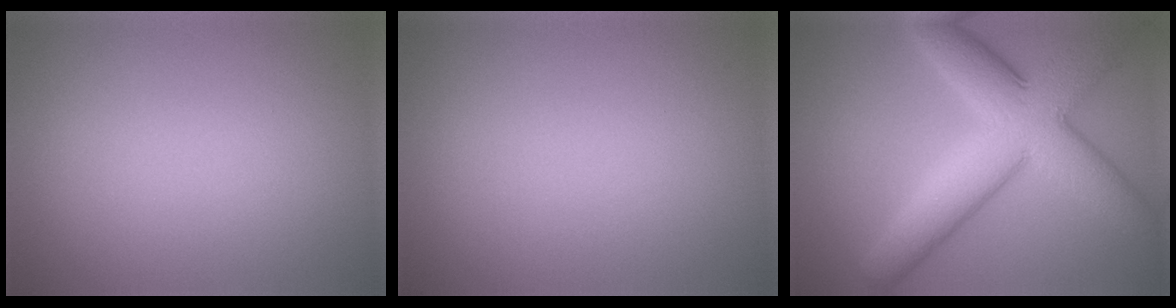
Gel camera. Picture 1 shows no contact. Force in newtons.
{"total": 0.0}
{"total": 9.2, "press": 9.2, "slide": 0.3}